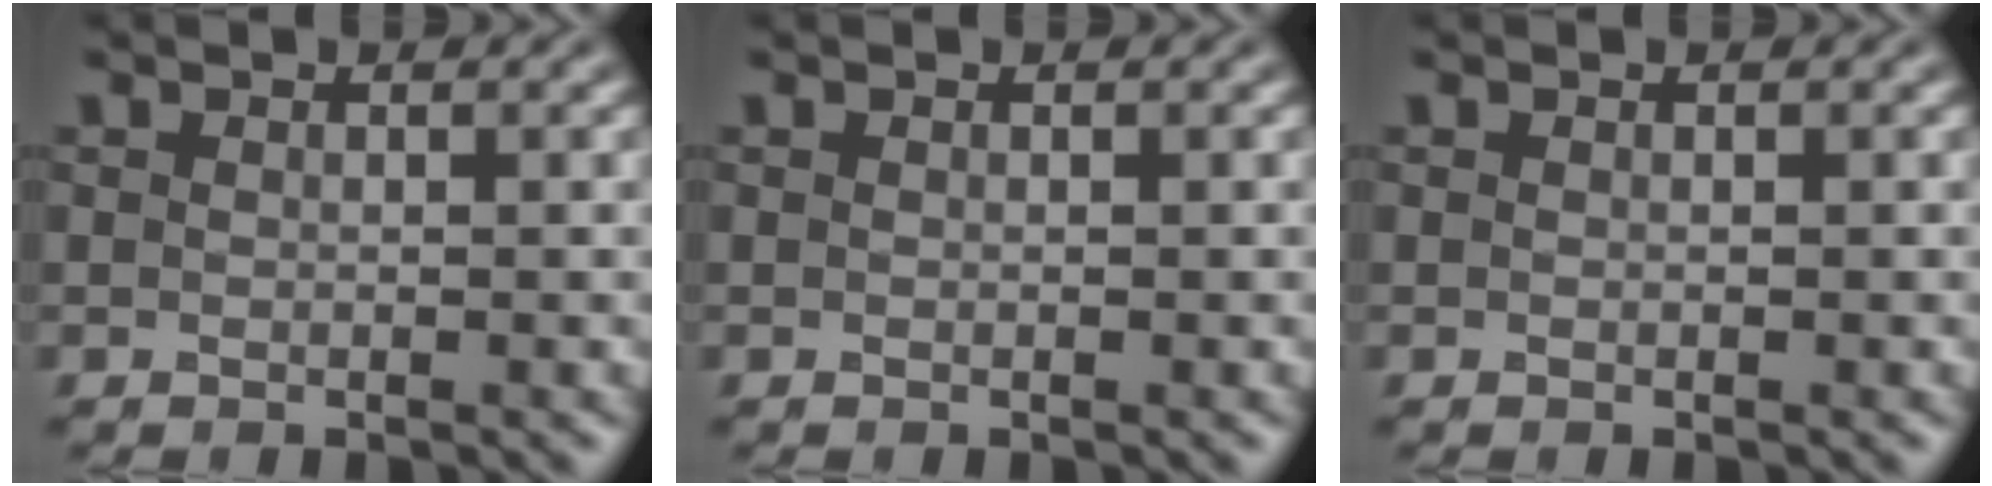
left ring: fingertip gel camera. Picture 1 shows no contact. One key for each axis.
{"total": 0.0}
{"total": 0.0}